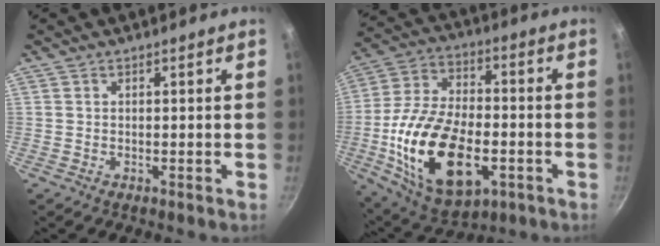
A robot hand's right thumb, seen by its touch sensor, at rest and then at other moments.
{"total": 23.6, "force": [-6.0, 13.1, 18.7], "torque": [-0.340, 0.020, -0.097]}